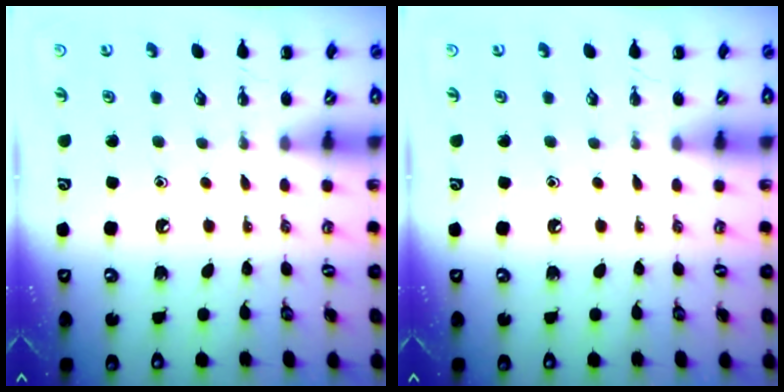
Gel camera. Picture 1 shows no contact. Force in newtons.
{"total": 0.0}